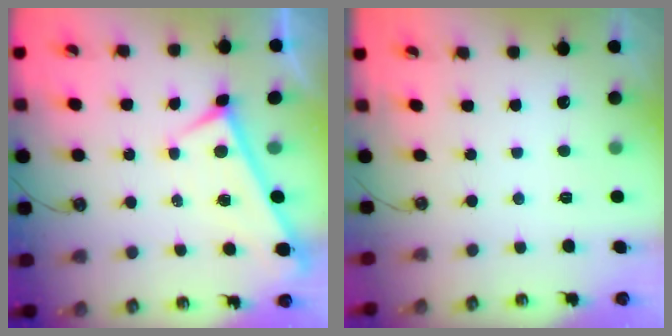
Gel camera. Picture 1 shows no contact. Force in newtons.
{"total": 0.0}